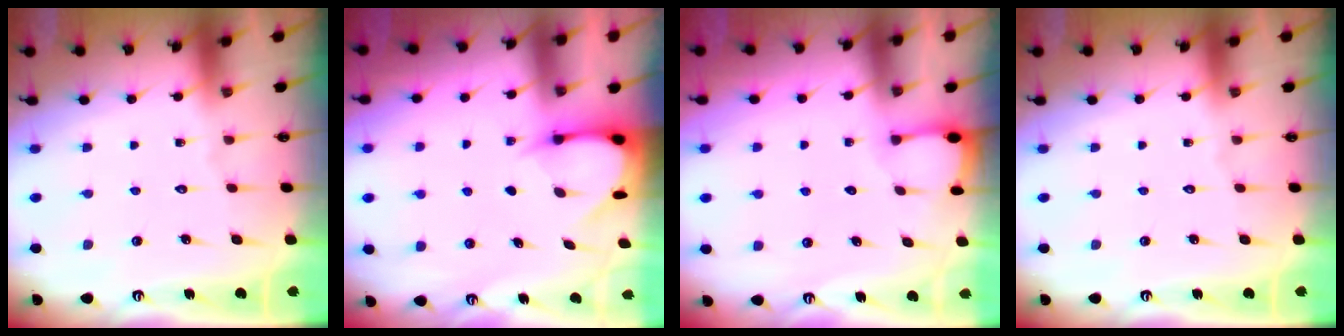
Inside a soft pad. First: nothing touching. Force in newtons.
{"total": 3.9, "press": 3.9, "slide": 0.4}
{"total": 1.7, "press": 1.7, "slide": 0.2}
{"total": 0.0}